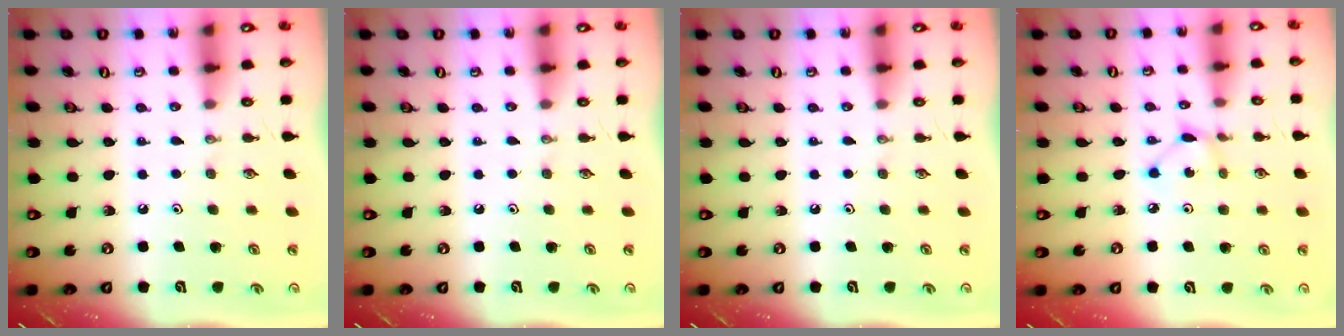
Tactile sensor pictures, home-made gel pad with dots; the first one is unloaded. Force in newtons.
{"total": 0.0}
{"total": 0.0}
{"total": 2.5, "press": 2.5, "slide": 0.1}